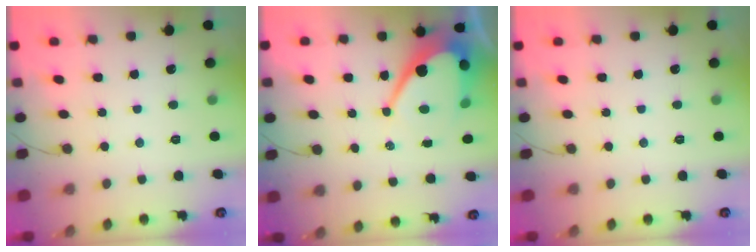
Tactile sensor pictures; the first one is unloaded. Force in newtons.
{"total": 13.4, "press": 13.4, "slide": 1.3}
{"total": 0.0}